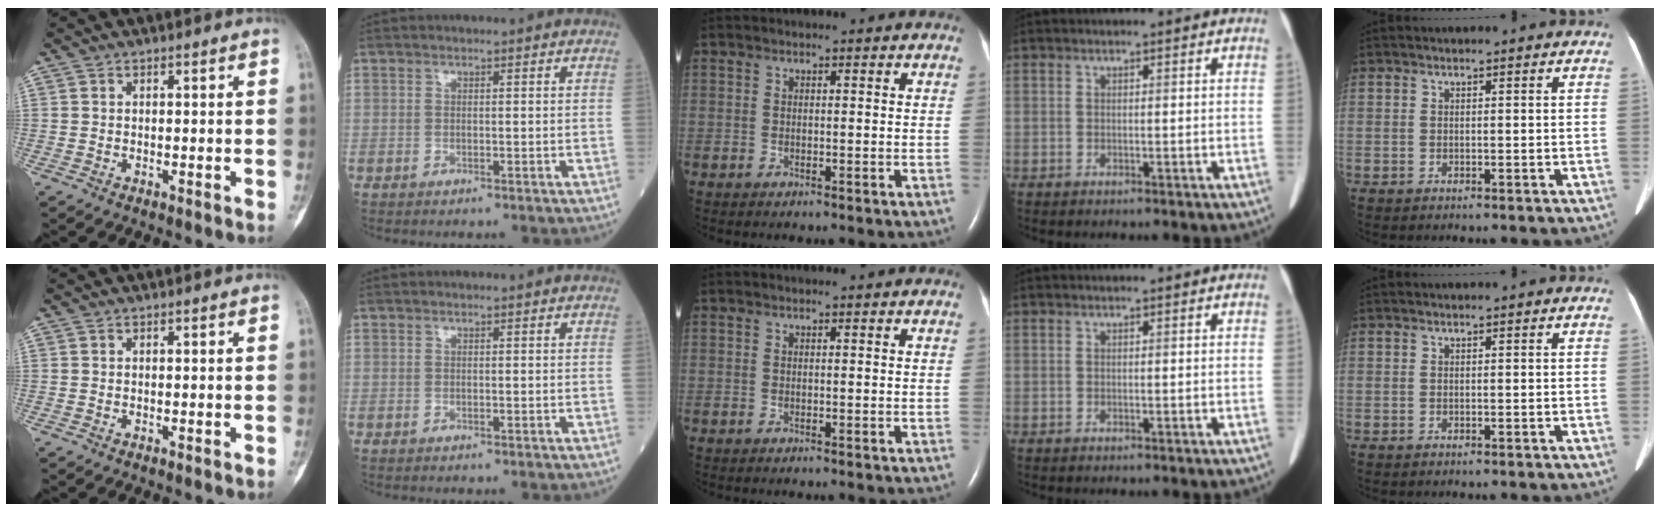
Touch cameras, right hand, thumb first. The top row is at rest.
{}